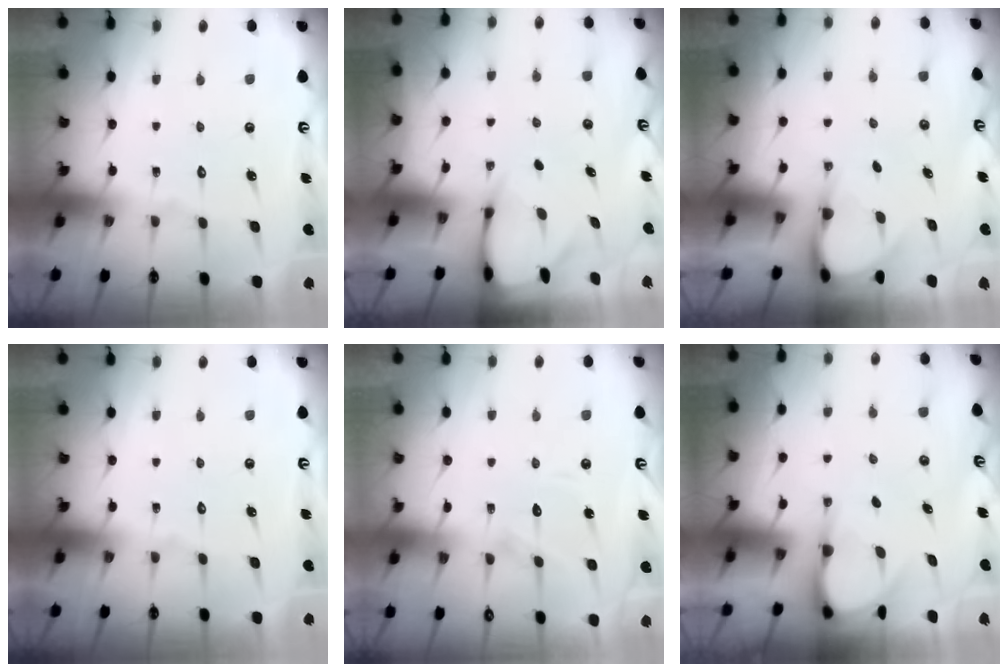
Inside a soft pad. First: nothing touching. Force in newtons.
{"total": 3.1, "press": 3.1, "slide": 0.4}
{"total": 3.7, "press": 3.6, "slide": 0.4}
{"total": 0.0}
{"total": 6.8, "press": 6.7, "slide": 0.7}
{"total": 4.2, "press": 4.2, "slide": 0.4}